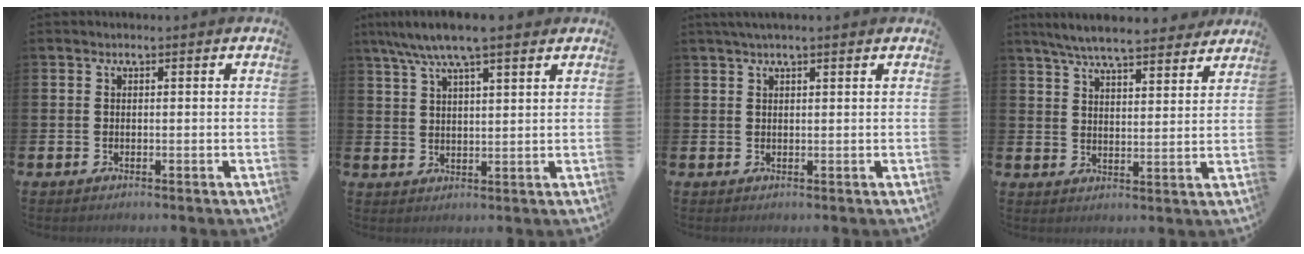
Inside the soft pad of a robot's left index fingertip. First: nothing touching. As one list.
[{"total": 7.1, "force": [6.1, 1.0, 3.6], "torque": [-0.081, -0.014, 0.109]}, {"total": 1.7, "force": [1.3, 0.0, 1.0], "torque": [-0.018, 0.002, 0.023]}, {"total": 6.9, "force": [6.6, 0.8, 2.1], "torque": [-0.049, -0.037, 0.115]}]